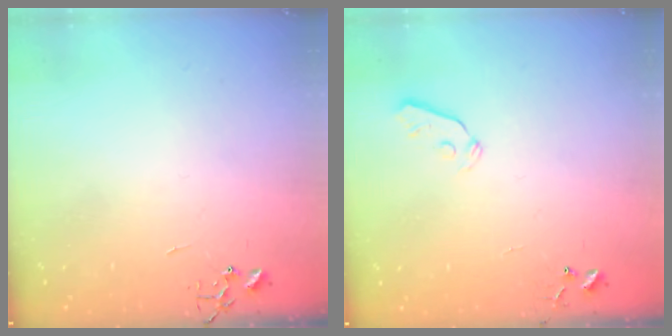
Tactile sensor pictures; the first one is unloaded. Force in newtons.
{"total": 3.7, "press": 3.6, "slide": 0.7}